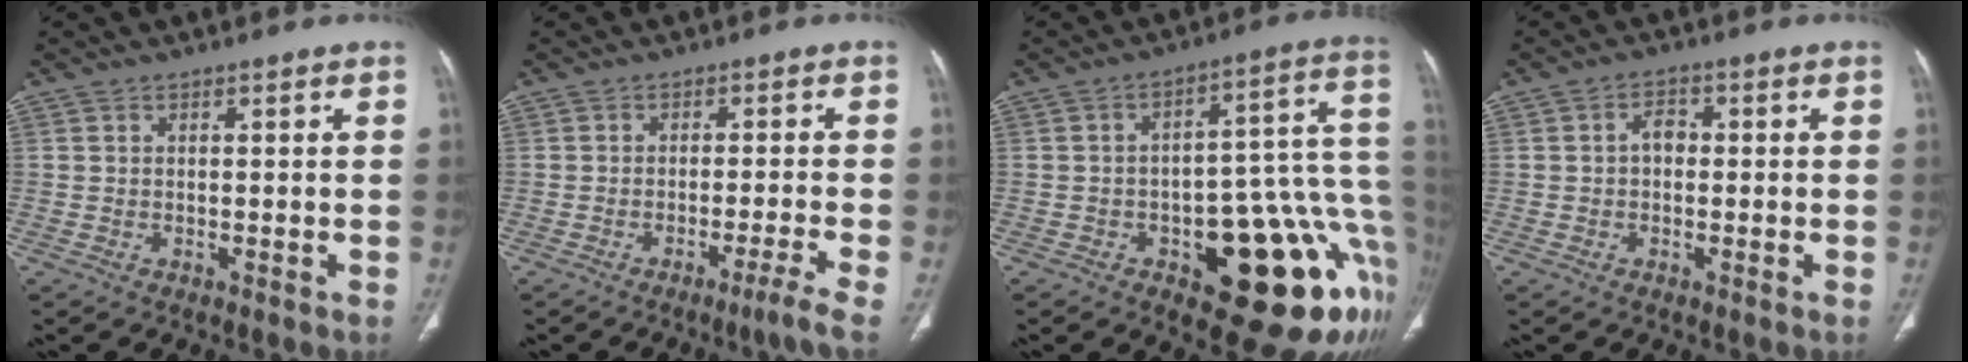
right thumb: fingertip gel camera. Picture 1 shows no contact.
{"total": 3.9, "force": [-2.6, -1.4, 2.5], "torque": [-0.057, 0.009, -0.049]}
{"total": 22.7, "force": [-8.3, 9.6, 18.8], "torque": [-0.154, 0.061, -0.097]}
{"total": 2.9, "force": [-0.1, 2.1, 2.0], "torque": [-0.026, 0.012, -0.007]}